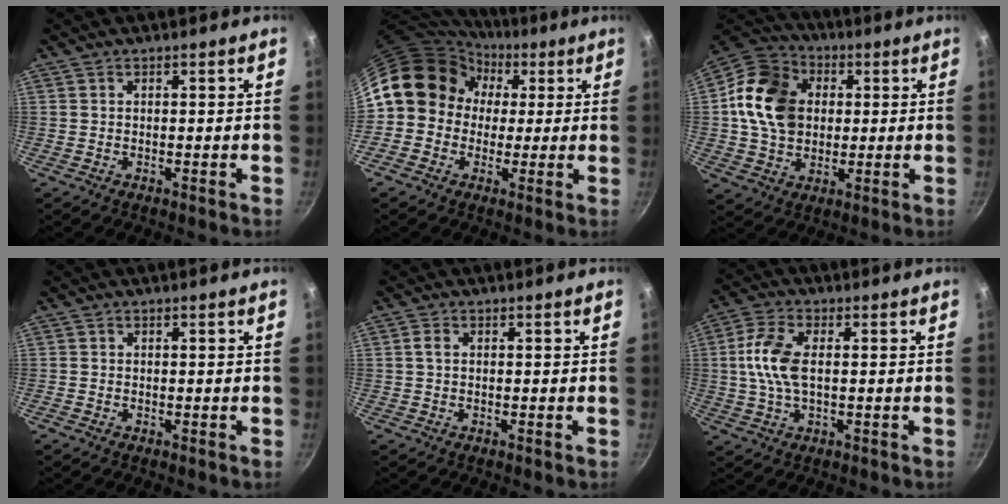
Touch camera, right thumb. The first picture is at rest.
{"total": 13.7, "force": [2.9, 12.1, 5.8], "torque": [-0.069, 0.029, 0.035]}
{"total": 16.6, "force": [2.4, 13.0, 9.9], "torque": [-0.154, 0.014, 0.030]}
{"total": 0.0}
{"total": 1.3, "force": [0.2, 0.8, 1.0], "torque": [-0.020, 0.004, 0.002]}
{"total": 8.6, "force": [0.6, 4.4, 7.3], "torque": [-0.152, 0.014, 0.006]}